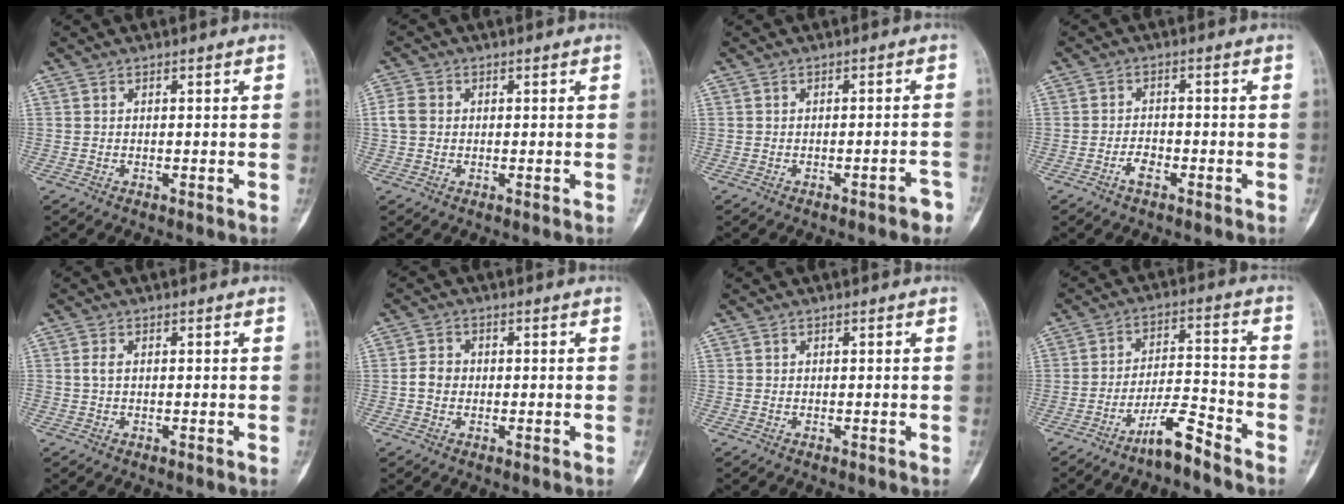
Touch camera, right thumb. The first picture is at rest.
{"total": 3.4, "force": [0.2, 2.8, 1.9], "torque": [-0.042, 0.007, -0.002]}
{"total": 2.7, "force": [-1.9, 0.7, 1.9], "torque": [-0.021, 0.018, -0.023]}
{"total": 2.8, "force": [-1.7, 1.3, 1.8], "torque": [-0.031, 0.012, -0.033]}
{"total": 1.4, "force": [0.1, 0.8, 1.2], "torque": [-0.025, 0.000, 0.001]}
{"total": 2.9, "force": [-0.4, 2.5, 1.5], "torque": [-0.022, 0.010, -0.012]}
{"total": 0.0}
{"total": 7.7, "force": [-6.1, 1.2, 4.6], "torque": [-0.083, 0.058, -0.112]}